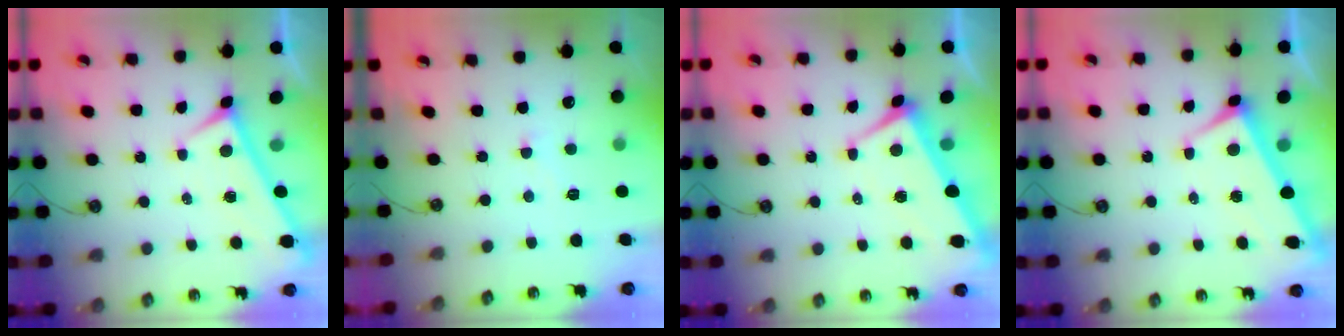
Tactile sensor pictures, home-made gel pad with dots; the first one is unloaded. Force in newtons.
{"total": 2.6, "press": 2.6, "slide": 0.7}
{"total": 1.7, "press": 1.5, "slide": 0.8}
{"total": 2.9, "press": 2.7, "slide": 0.9}